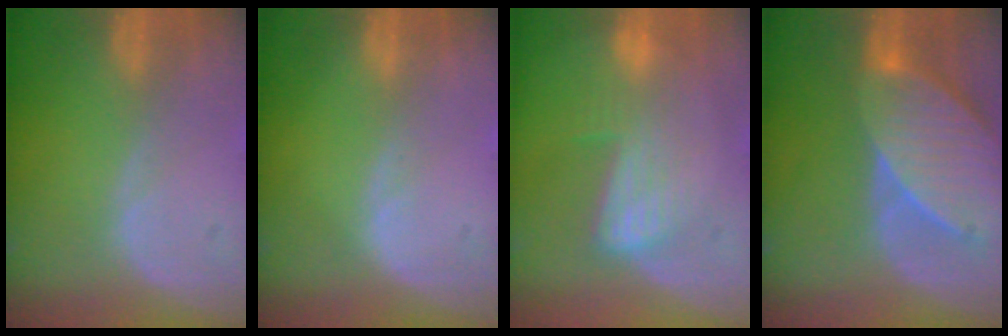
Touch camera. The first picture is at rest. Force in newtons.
{"total": 0.6, "press": 0.6, "slide": 0.1}
{"total": 7.0, "press": 5.9, "slide": 3.8}
{"total": 9.9, "press": 8.9, "slide": 4.3}